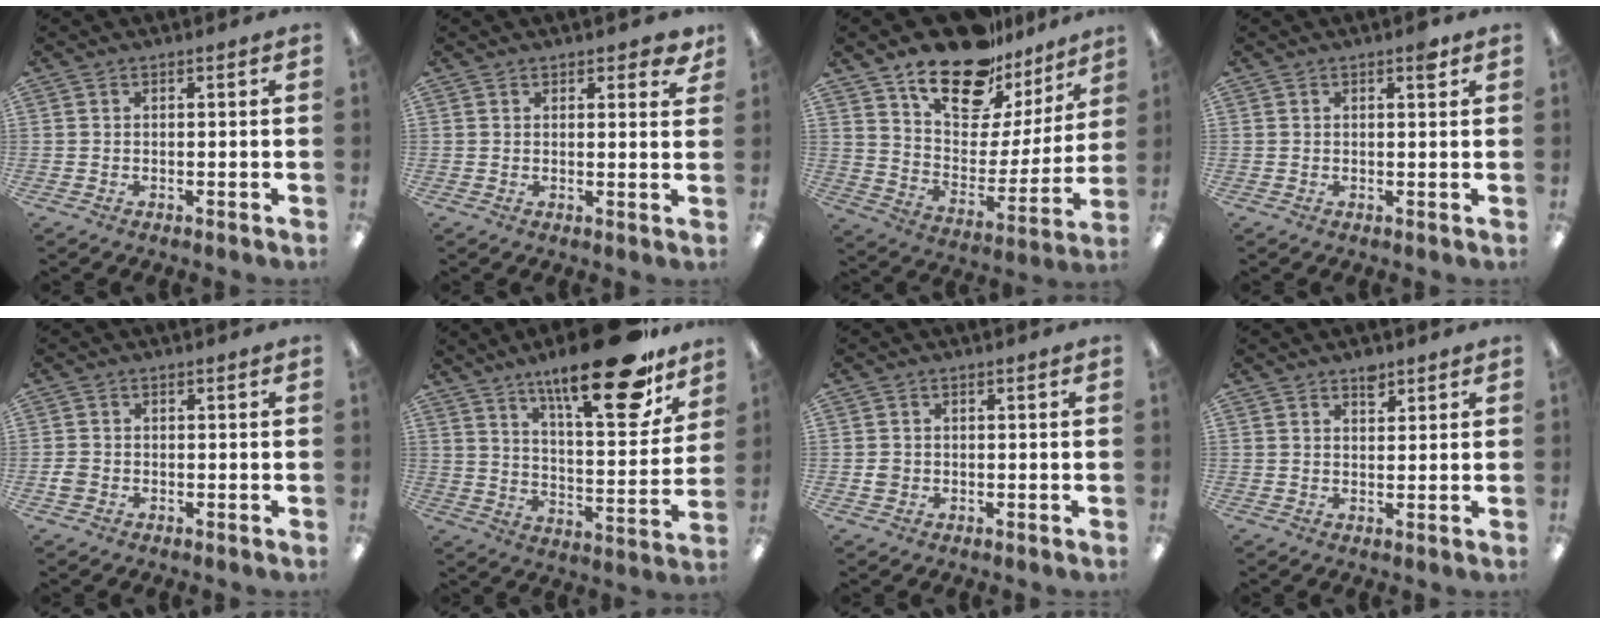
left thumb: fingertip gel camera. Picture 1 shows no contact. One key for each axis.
{"total": 2.6, "fx": 2.2, "fy": 1.0, "fz": 1.0, "tx": 0.001, "ty": -0.008, "tz": 0.035}
{"total": 20.7, "fx": 15.7, "fy": 9.7, "fz": 9.3, "tx": -0.158, "ty": -0.107, "tz": 0.278}
{"total": 2.3, "fx": 1.5, "fy": 0.7, "fz": 1.7, "tx": -0.012, "ty": -0.007, "tz": 0.020}
{"total": 1.9, "fx": -0.5, "fy": 1.6, "fz": 0.8, "tx": -0.012, "ty": 0.004, "tz": -0.010}
{"total": 24.0, "fx": 16.7, "fy": 6.9, "fz": 15.9, "tx": -0.230, "ty": -0.107, "tz": 0.266}
{"total": 1.7, "fx": -0.1, "fy": 1.6, "fz": 0.5, "tx": -0.002, "ty": 0.001, "tz": -0.005}
{"total": 3.3, "fx": 2.5, "fy": 1.6, "fz": 1.3, "tx": 0.003, "ty": -0.016, "tz": 0.040}